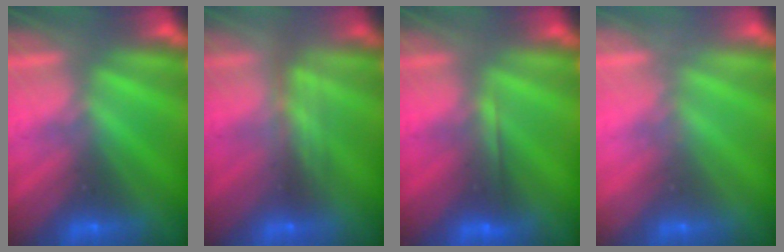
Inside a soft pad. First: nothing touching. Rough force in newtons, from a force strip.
{"total": 2.4}
{"total": 1.8}
{"total": 2.0}